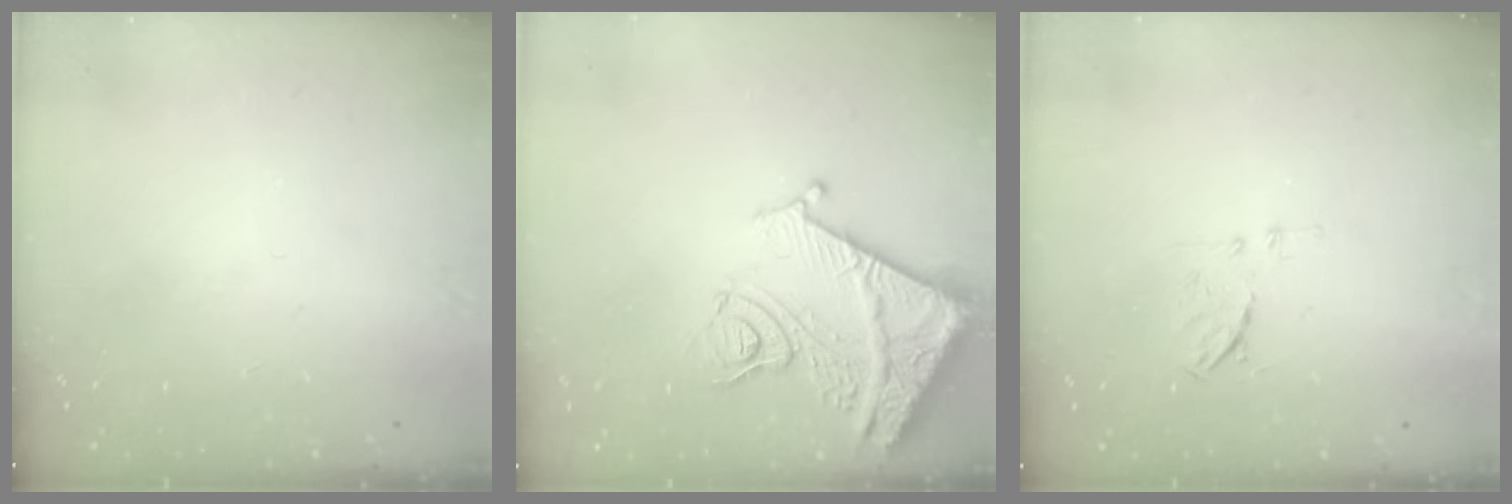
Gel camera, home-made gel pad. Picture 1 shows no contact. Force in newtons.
{"total": 13.8, "press": 13.8, "slide": 1.4}
{"total": 6.7, "press": 6.6, "slide": 0.9}